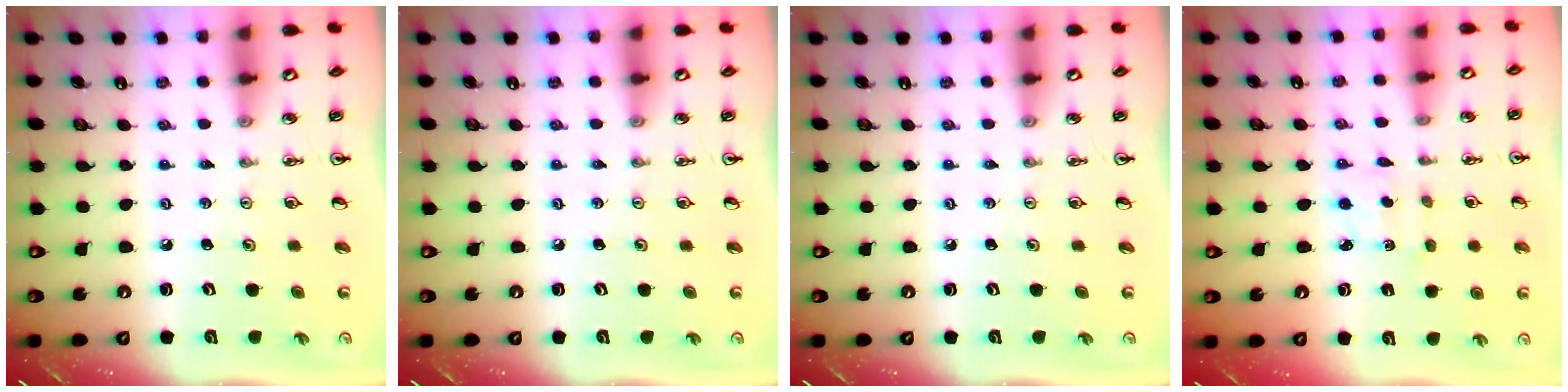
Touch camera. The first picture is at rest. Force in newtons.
{"total": 0.0}
{"total": 0.0}
{"total": 1.8, "press": 1.7, "slide": 0.5}